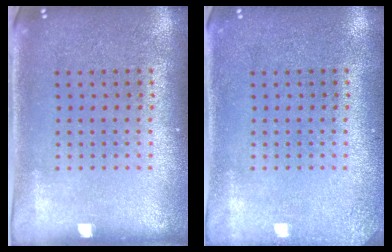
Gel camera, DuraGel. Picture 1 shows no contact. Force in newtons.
{"total": 1.4, "press": 1.4, "slide": 0.1}